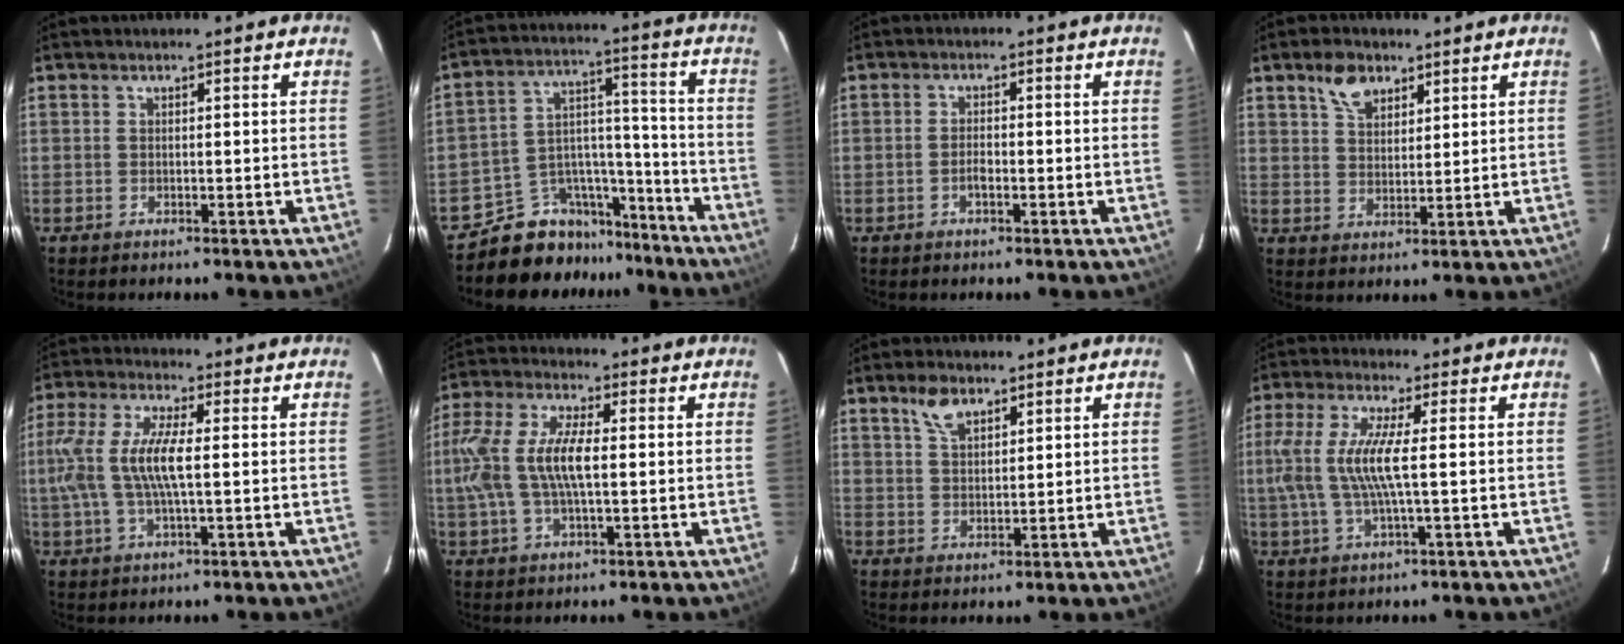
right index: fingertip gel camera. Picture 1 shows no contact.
{"total": 12.3, "force": [-10.6, 6.2, 1.2], "torque": [-0.023, 0.070, -0.168]}
{"total": 2.1, "force": [-0.9, 0.9, 1.7], "torque": [-0.033, 0.004, -0.018]}
{"total": 5.9, "force": [3.7, 3.4, 3.1], "torque": [-0.049, 0.011, 0.068]}
{"total": 11.6, "force": [0.4, 3.3, 11.1], "torque": [-0.230, 0.008, 0.008]}
{"total": 12.9, "force": [0.2, 5.0, 11.8], "torque": [-0.250, 0.012, 0.003]}
{"total": 4.8, "force": [3.1, 2.3, 2.8], "torque": [-0.049, 0.009, 0.059]}
{"total": 10.0, "force": [0.2, 1.3, 9.9], "torque": [-0.201, 0.003, 0.006]}